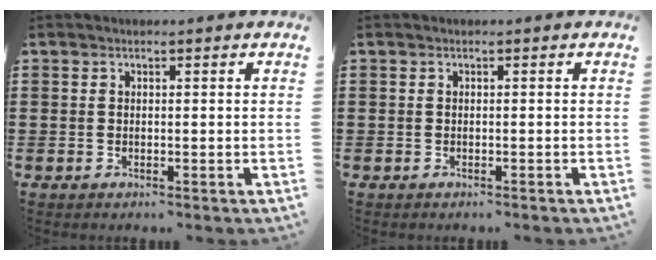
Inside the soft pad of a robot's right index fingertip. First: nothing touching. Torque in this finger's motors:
{"motor_torque": [-0.40, 0.18, 0.03, -0.01]}